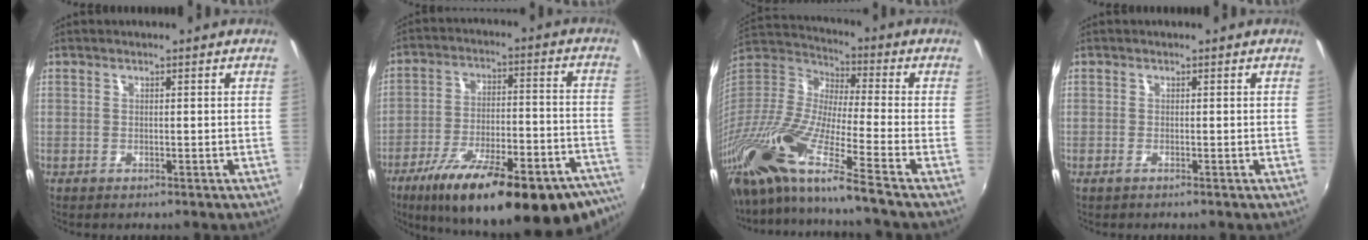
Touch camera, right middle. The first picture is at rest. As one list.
[{"total": 31.1, "force": [-23.0, 8.5, 19.1], "torque": [-0.288, -0.029, -0.314]}, {"total": 22.3, "force": [-16.6, -0.5, 14.8], "torque": [-0.266, -0.060, -0.323]}, {"total": 0.6, "force": [-0.4, -0.2, 0.5], "torque": [-0.009, -0.002, -0.009]}]